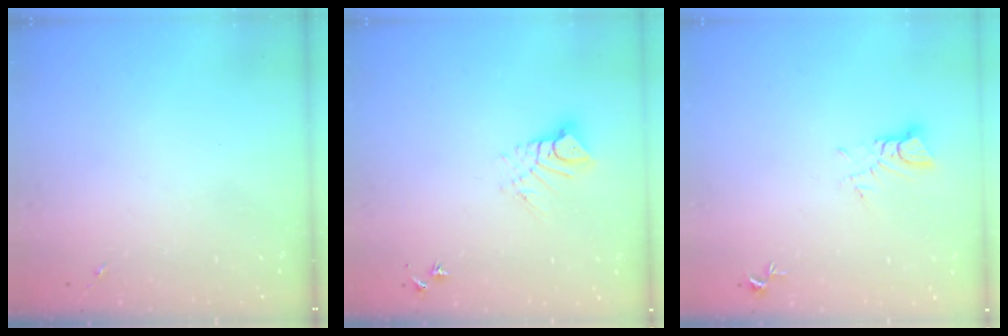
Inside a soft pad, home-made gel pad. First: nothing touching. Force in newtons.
{"total": 7.7, "press": 7.7, "slide": 0.7}
{"total": 3.8, "press": 3.8, "slide": 0.4}